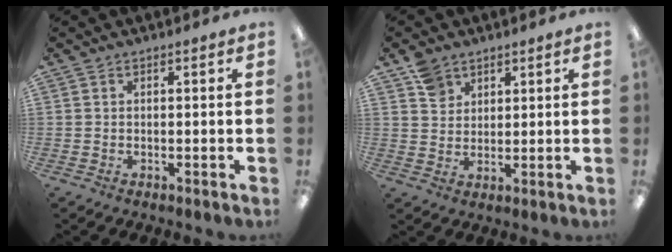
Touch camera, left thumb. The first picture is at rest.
{"total": 5.1, "force": [3.5, 3.5, 1.0], "torque": [-0.018, -0.009, 0.066]}